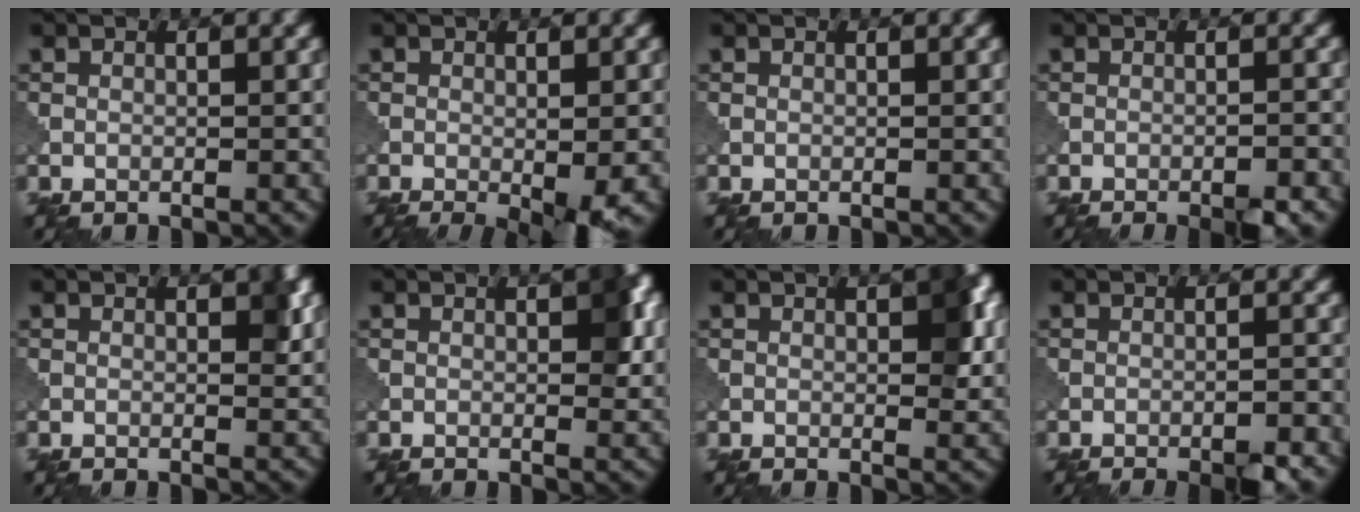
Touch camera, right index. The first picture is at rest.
{"total": 4.9, "force": [-2.0, 0.8, 4.3], "torque": [-0.063, -0.010, -0.026]}
{"total": 0.0}
{"total": 3.4, "force": [-2.2, 0.6, 2.5], "torque": [-0.036, 0.006, -0.034]}
{"total": 2.0, "force": [0.6, 0.8, 1.7], "torque": [-0.016, -0.002, 0.008]}
{"total": 3.2, "force": [0.7, 1.5, 2.8], "torque": [-0.033, 0.001, 0.009]}
{"total": 3.8, "force": [0.8, 1.7, 3.2], "torque": [-0.041, 0.001, 0.012]}
{"total": 3.9, "force": [-2.6, 0.8, 2.8], "torque": [-0.043, 0.008, -0.041]}